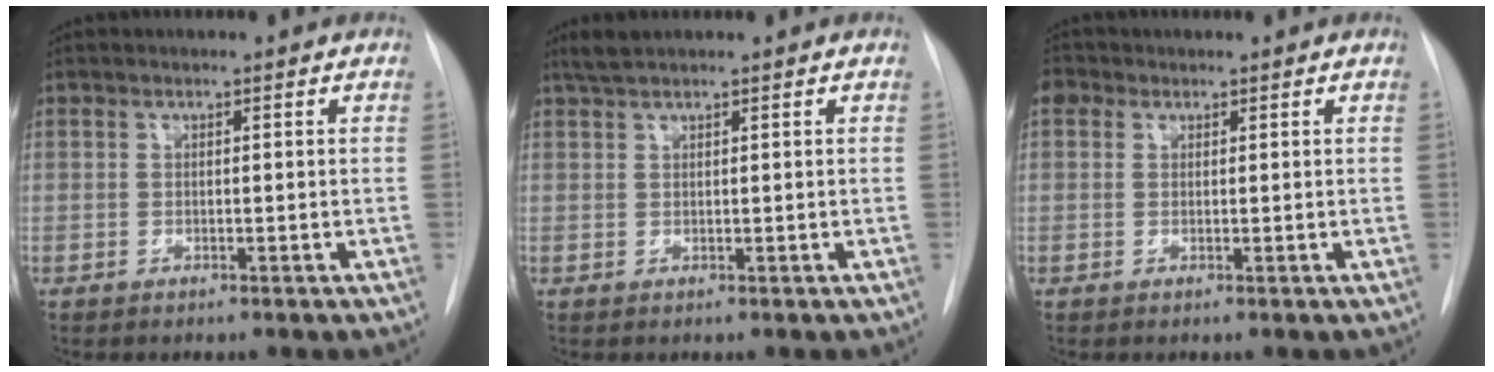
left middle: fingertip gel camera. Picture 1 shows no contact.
{"total": 2.0, "force": [1.8, 0.1, 0.9], "torque": [-0.022, 0.009, 0.037]}
{"total": 2.0, "force": [1.0, 1.6, 0.5], "torque": [-0.008, 0.011, 0.015]}